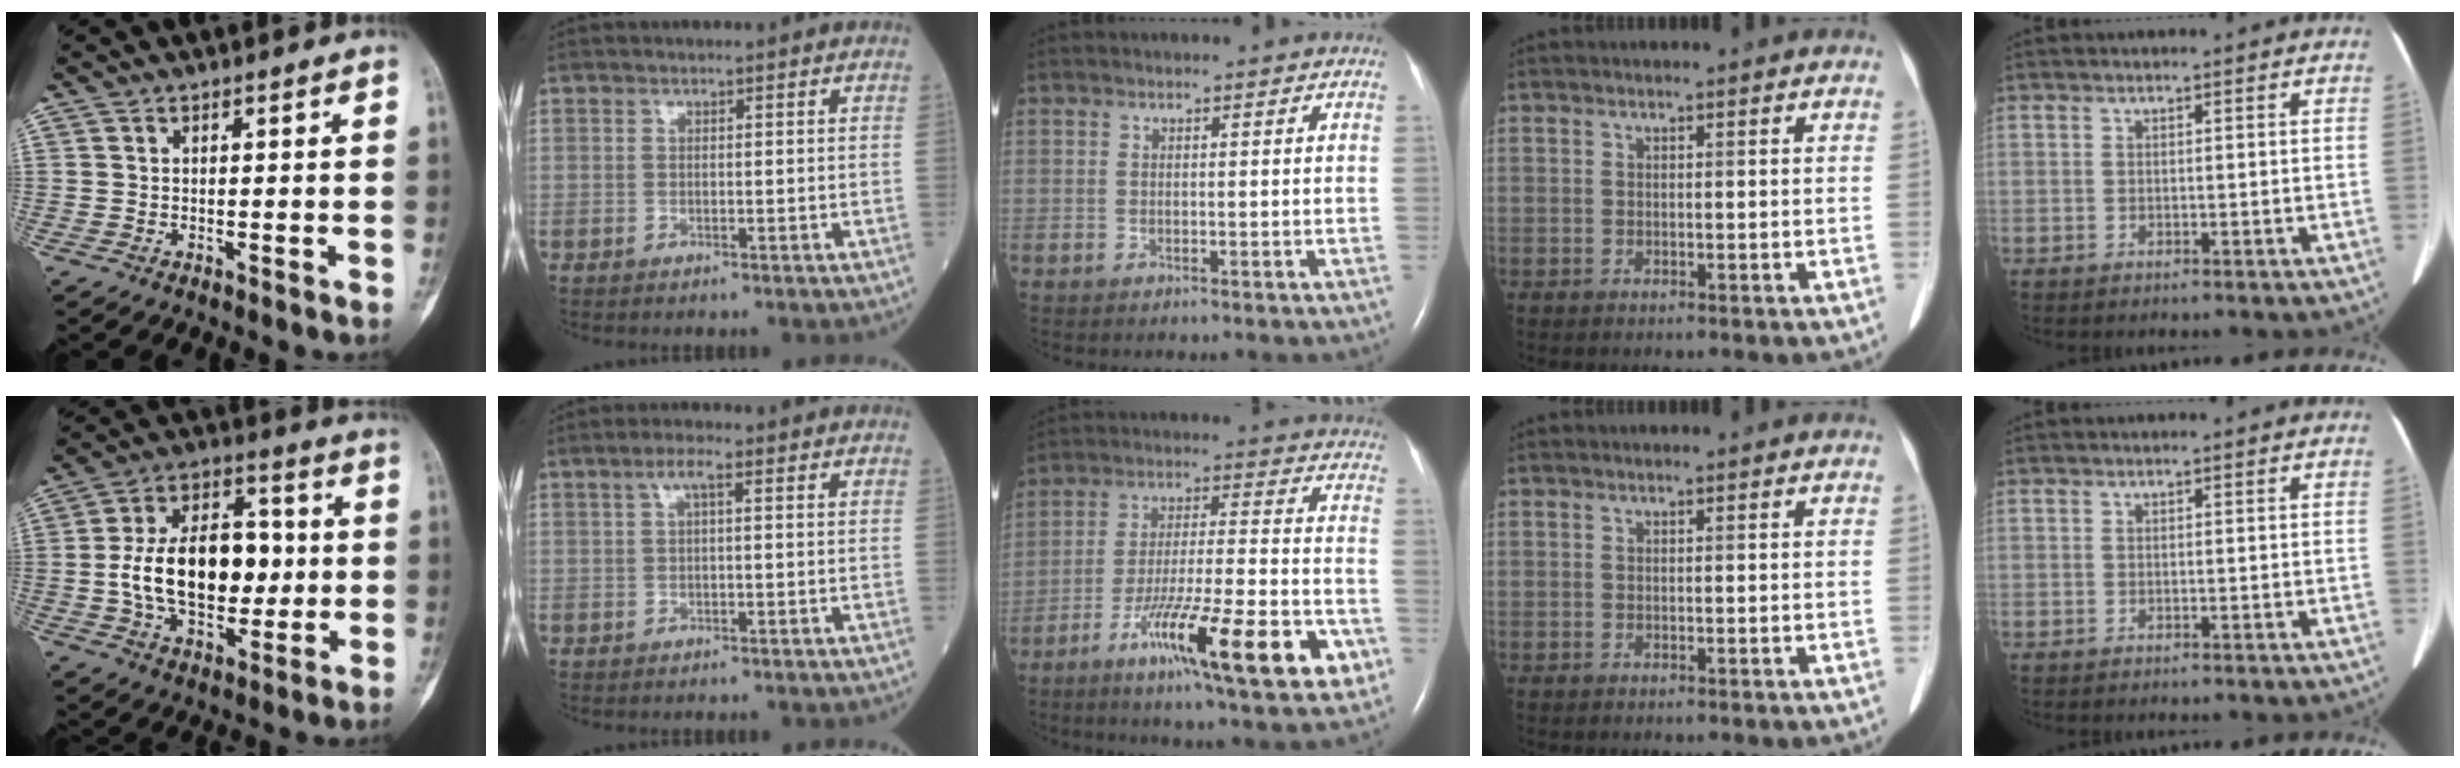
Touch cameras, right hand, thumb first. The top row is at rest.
{"thumb": {"total": 18.8, "force": [-0.3, 11.5, 14.9], "torque": [-0.225, 0.026, -0.003]}, "index": {"total": 2.4, "force": [0.9, 0.5, 2.2], "torque": [-0.045, 0.011, 0.017]}, "middle": {"total": 18.8, "force": [-9.3, 2.2, 16.2], "torque": [-0.236, -0.012, -0.141]}}